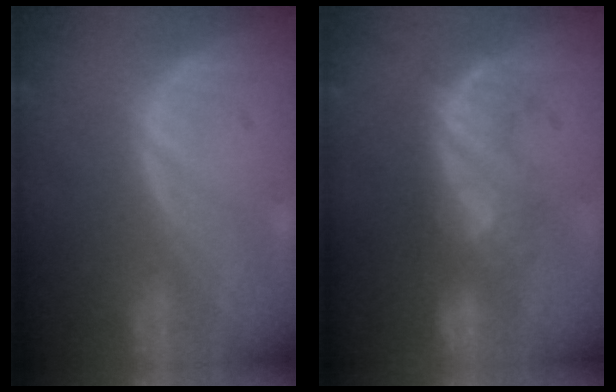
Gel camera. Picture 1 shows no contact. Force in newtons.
{"total": 8.2, "press": 7.9, "slide": 2.3}